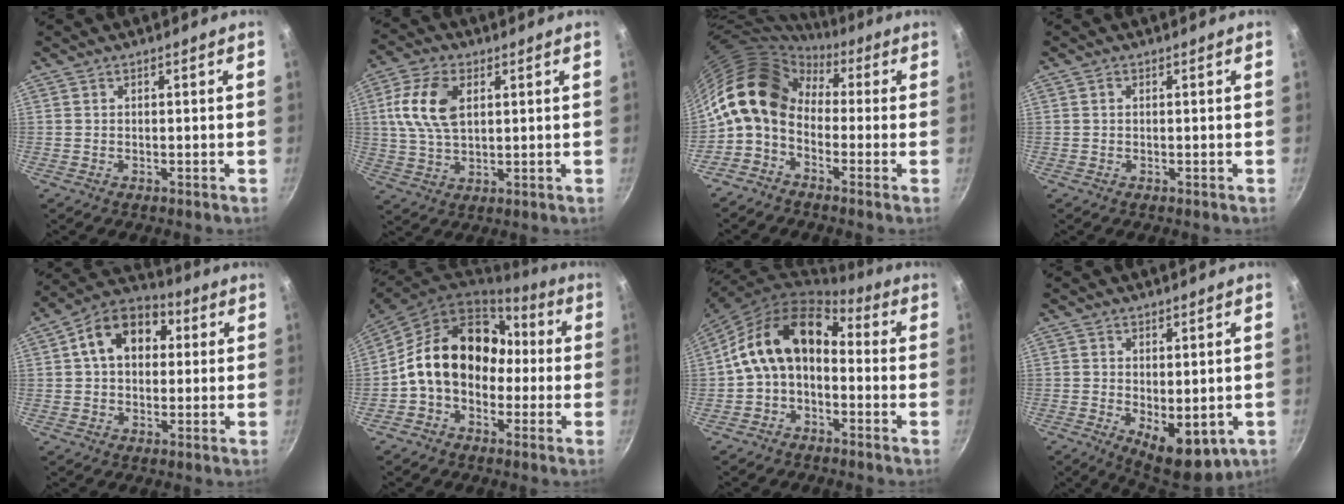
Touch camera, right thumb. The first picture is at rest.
{"total": 11.4, "force": [2.9, 6.7, 8.7], "torque": [-0.162, 0.004, 0.052]}
{"total": 12.8, "force": [0.8, 9.2, 9.0], "torque": [-0.149, 0.030, -0.013]}
{"total": 0.6, "force": [0.1, 0.5, 0.4], "torque": [-0.006, 0.004, 0.001]}
{"total": 13.1, "force": [2.8, 9.3, 8.8], "torque": [-0.108, 0.025, 0.024]}
{"total": 17.7, "force": [-0.3, 13.5, 11.4], "torque": [-0.155, 0.061, -0.017]}
{"total": 13.4, "force": [-0.8, 9.0, 9.9], "torque": [-0.156, 0.055, -0.032]}
{"total": 9.4, "force": [-1.6, 4.8, 7.9], "torque": [-0.095, -0.013, -0.008]}